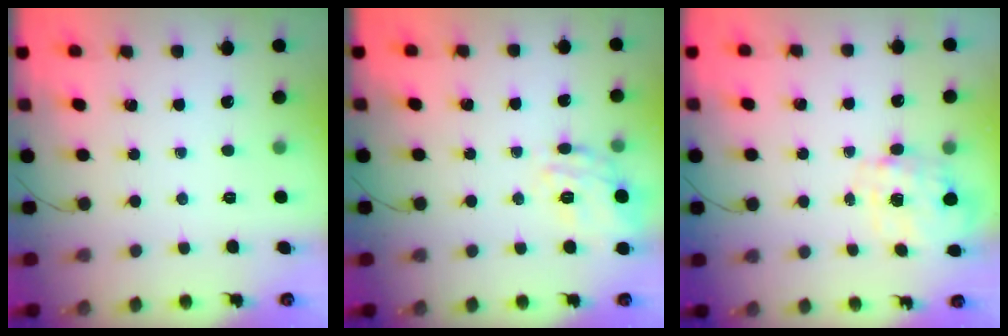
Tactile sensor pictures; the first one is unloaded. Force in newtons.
{"total": 14.6, "press": 14.6, "slide": 0.5}
{"total": 3.9, "press": 3.8, "slide": 0.9}